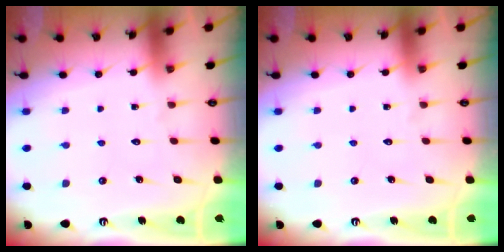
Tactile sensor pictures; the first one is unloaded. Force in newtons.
{"total": 0.0}